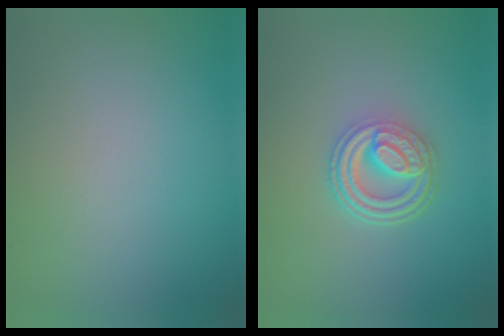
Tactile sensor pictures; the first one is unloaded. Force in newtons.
{"total": 4.9, "press": 3.8, "slide": 3.1}